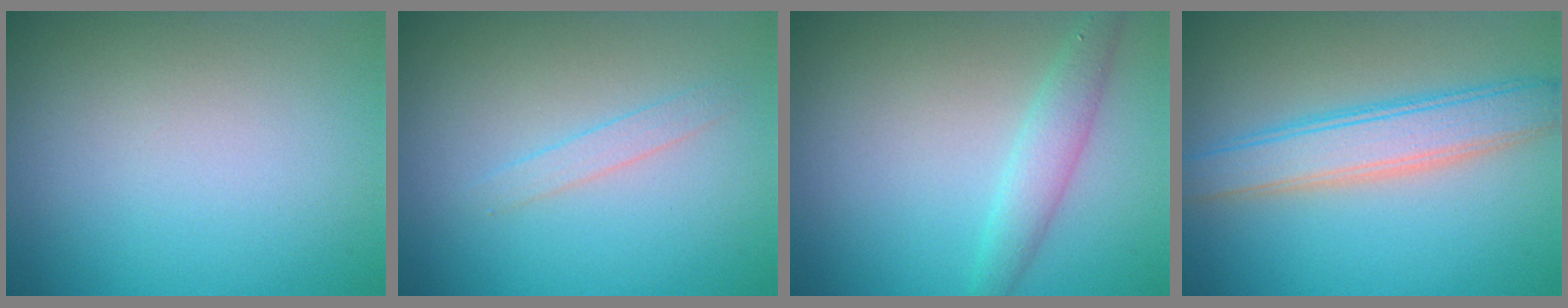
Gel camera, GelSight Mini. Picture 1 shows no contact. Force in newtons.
{"total": 1.1, "press": 1.1, "slide": 0.1}
{"total": 2.3, "press": 2.3, "slide": 0.1}
{"total": 4.5, "press": 4.5, "slide": 0.1}